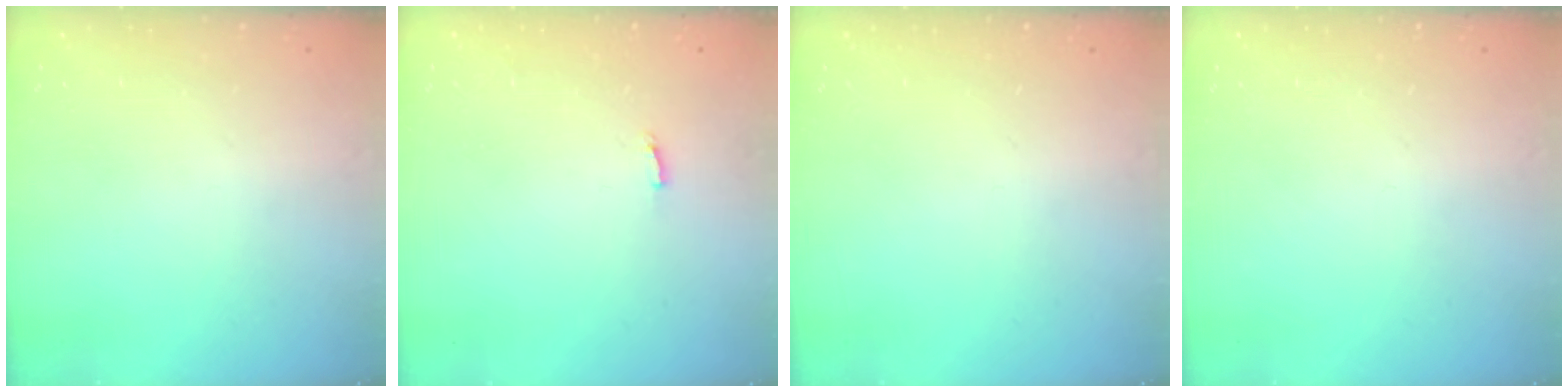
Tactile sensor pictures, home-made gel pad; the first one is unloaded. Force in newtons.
{"total": 4.0, "press": 4.0, "slide": 0.3}
{"total": 0.0}
{"total": 0.0}